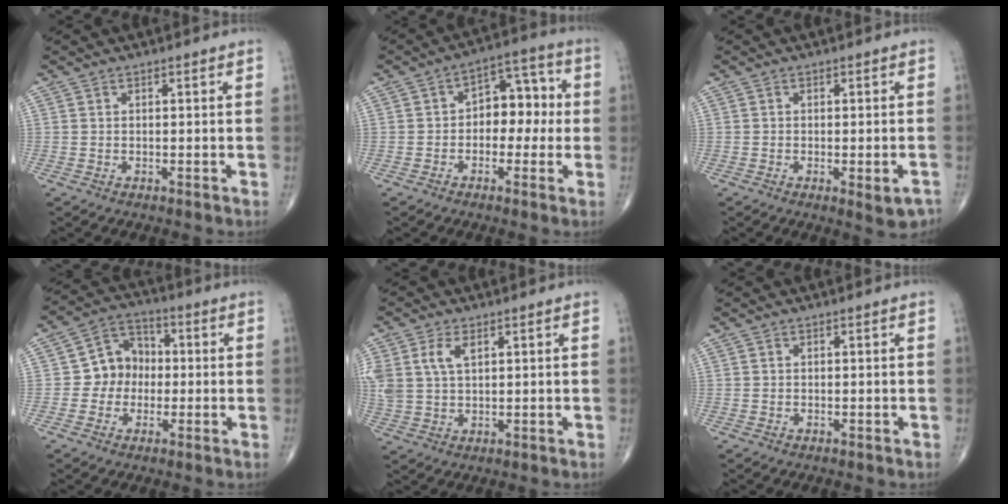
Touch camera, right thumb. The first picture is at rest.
{"total": 9.3, "force": [-0.3, 6.2, 6.9], "torque": [-0.053, 0.035, -0.017]}
{"total": 4.3, "force": [-1.9, 1.5, 3.6], "torque": [-0.037, 0.003, -0.018]}
{"total": 8.1, "force": [-0.6, 7.2, 3.7], "torque": [-0.025, 0.029, -0.027]}
{"total": 7.4, "force": [2.8, 4.2, 5.4], "torque": [-0.125, 0.001, 0.062]}
{"total": 0.0}